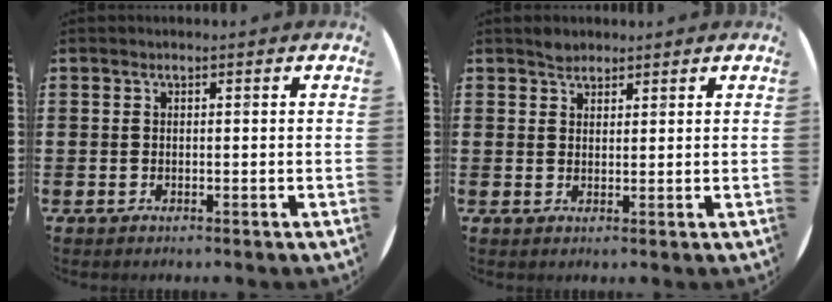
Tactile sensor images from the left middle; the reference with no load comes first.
{"total": 1.7, "force": [1.6, 0.6, 0.0], "torque": [0.005, -0.002, 0.029]}